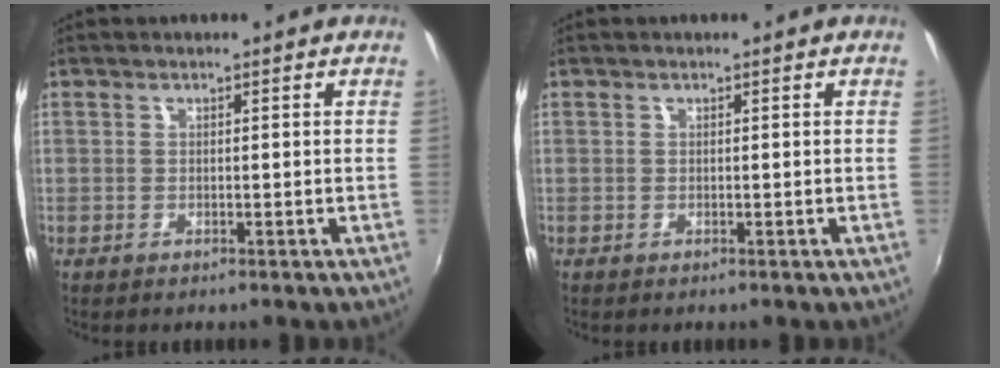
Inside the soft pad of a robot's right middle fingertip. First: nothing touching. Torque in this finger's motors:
{"motor_torque": [0.00, 0.00, 0.00, 0.00]}